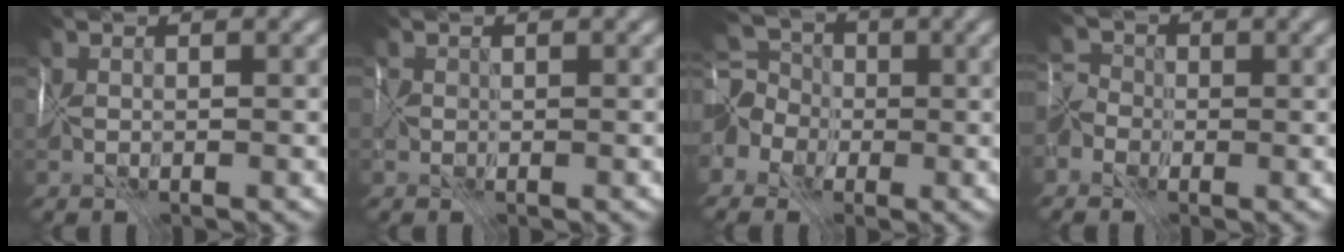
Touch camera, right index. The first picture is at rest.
{"total": 0.8, "force": [0.4, -0.2, -0.7], "torque": [0.018, 0.003, 0.011]}
{"total": 5.3, "force": [-1.2, 4.5, 2.6], "torque": [-0.049, 0.004, -0.029]}
{"total": 3.4, "force": [-2.0, 2.5, 1.1], "torque": [-0.011, -0.002, -0.040]}